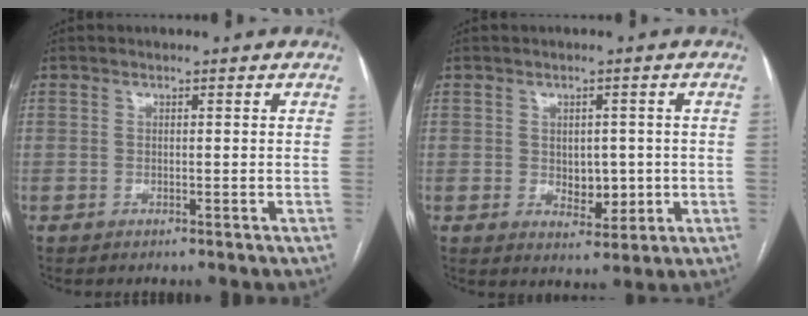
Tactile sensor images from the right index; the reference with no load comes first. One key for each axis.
{"total": 4.4, "fx": -0.1, "fy": 2.9, "fz": 3.3, "tx": -0.041, "ty": 0.000, "tz": 0.011}